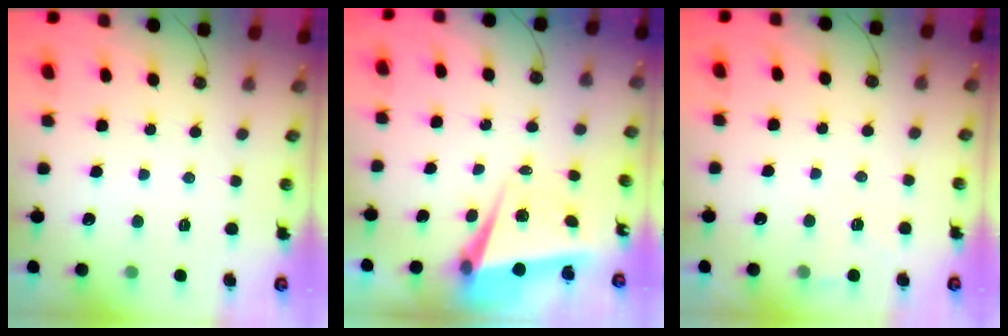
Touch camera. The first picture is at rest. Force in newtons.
{"total": 5.9, "press": 5.6, "slide": 2.0}
{"total": 3.1, "press": 2.9, "slide": 1.1}